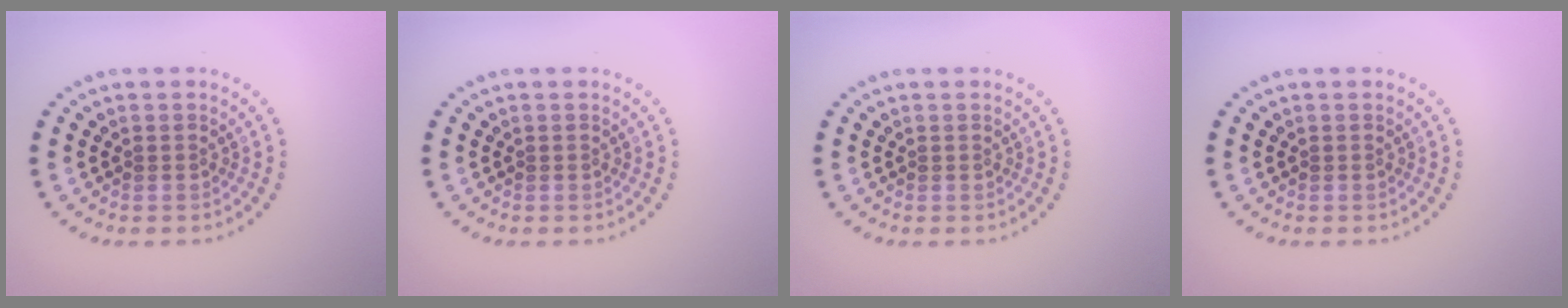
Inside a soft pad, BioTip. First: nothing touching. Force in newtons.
{"total": 0.0}
{"total": 0.0}
{"total": 0.0}